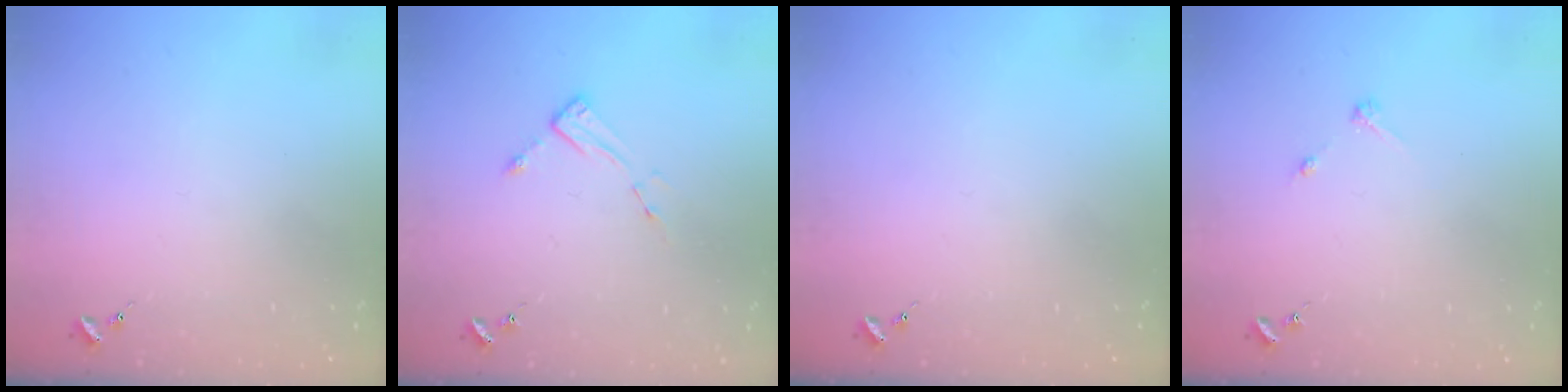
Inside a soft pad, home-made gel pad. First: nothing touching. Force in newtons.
{"total": 4.4, "press": 4.4, "slide": 0.3}
{"total": 0.0}
{"total": 2.6, "press": 2.6, "slide": 0.3}